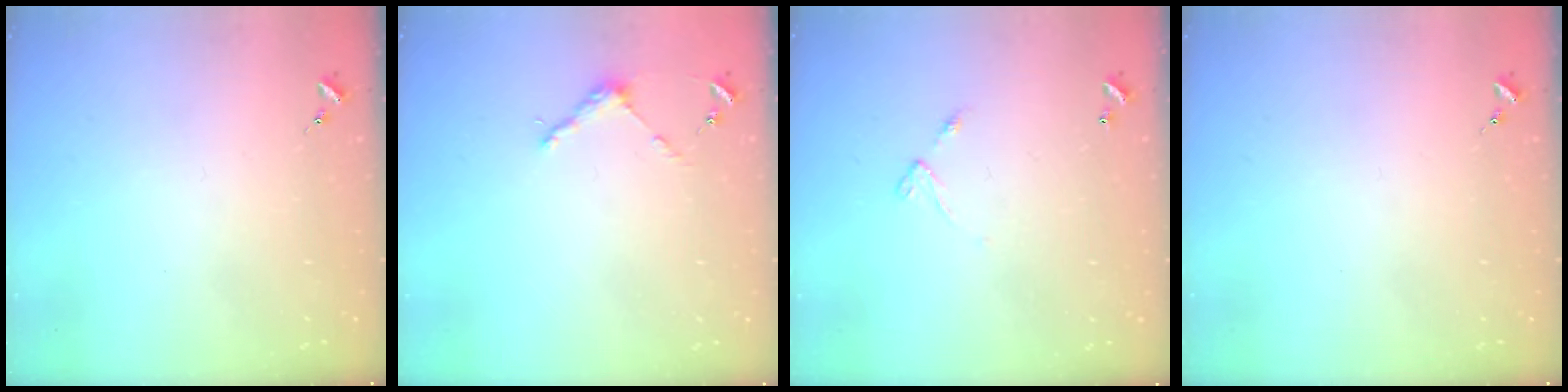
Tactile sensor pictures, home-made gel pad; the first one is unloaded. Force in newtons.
{"total": 3.8, "press": 3.8, "slide": 0.3}
{"total": 5.1, "press": 5.1, "slide": 0.4}
{"total": 0.0}